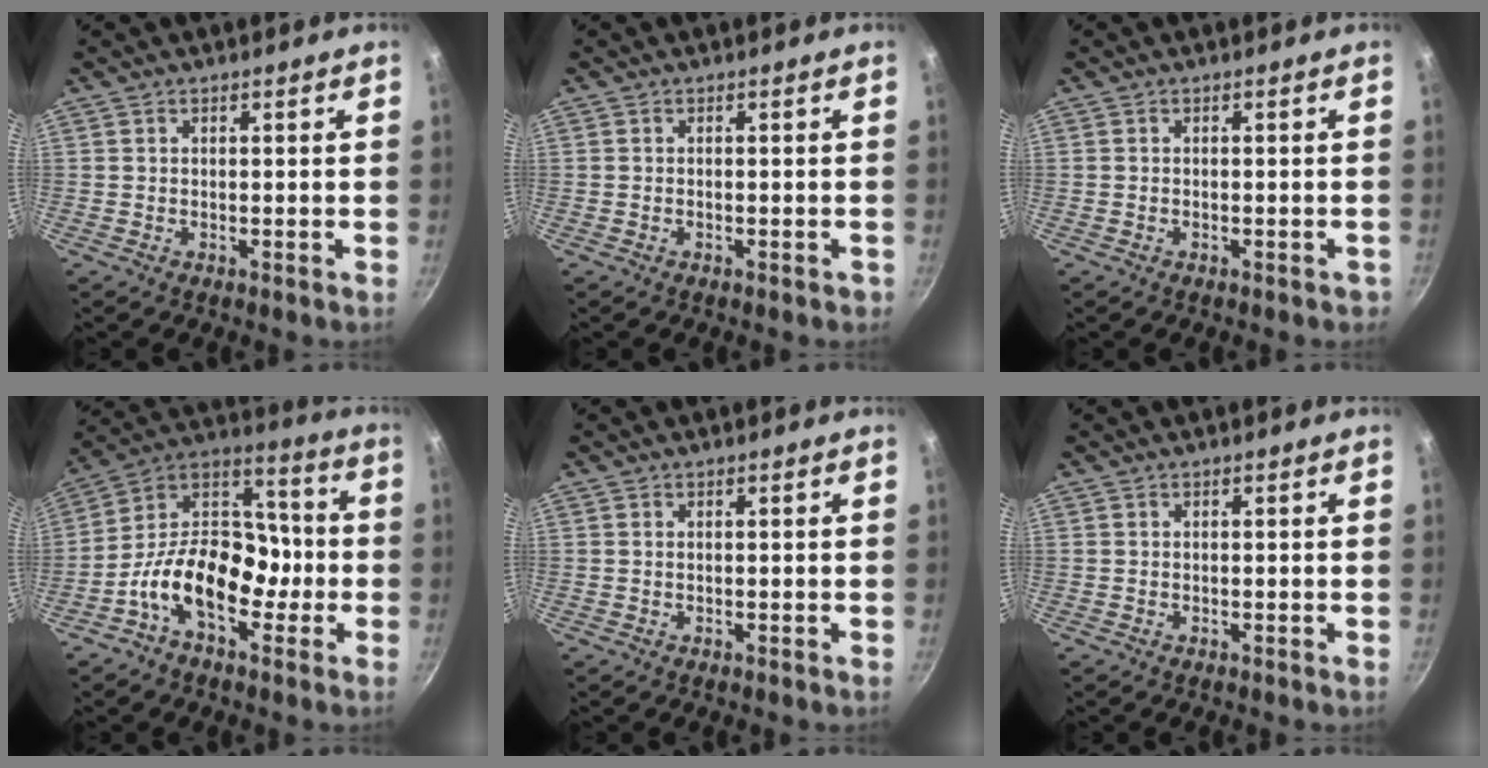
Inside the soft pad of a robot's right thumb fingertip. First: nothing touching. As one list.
[{"total": 0.8, "force": [-0.5, 0.4, 0.5], "torque": [-0.001, 0.011, -0.003]}, {"total": 1.2, "force": [-0.7, 0.7, 0.7], "torque": [-0.001, 0.017, -0.002]}, {"total": 17.7, "force": [-5.7, 11.3, 12.4], "torque": [-0.155, 0.067, -0.121]}, {"total": 0.0}, {"total": 0.0}]